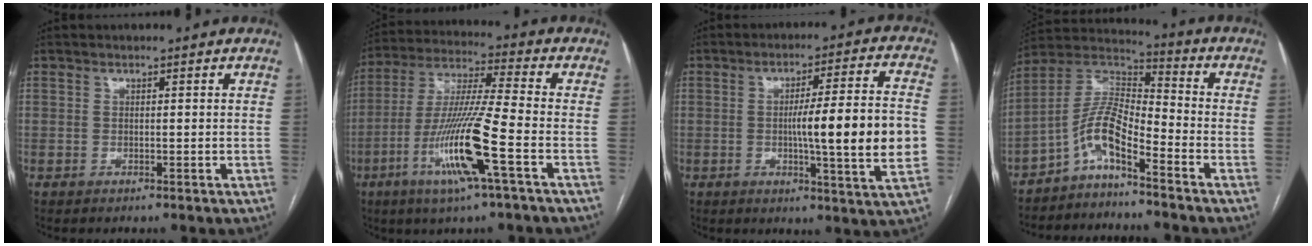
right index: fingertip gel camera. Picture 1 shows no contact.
{"total": 14.7, "force": [-5.7, -0.5, 13.5], "torque": [-0.275, -0.013, -0.110]}
{"total": 14.7, "force": [-1.5, 0.0, 14.6], "torque": [-0.216, 0.000, -0.025]}
{"total": 8.4, "force": [-5.1, 1.4, 6.5], "torque": [-0.138, 0.024, -0.103]}